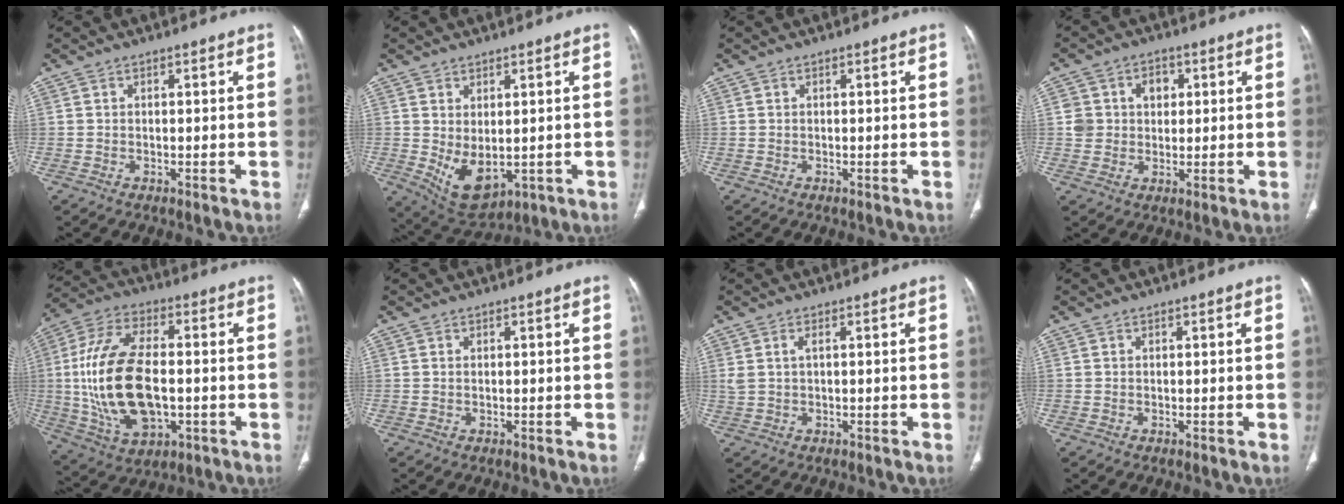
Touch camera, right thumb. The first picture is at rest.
{"total": 8.1, "force": [-0.6, 4.5, 6.7], "torque": [-0.104, -0.011, 0.017]}
{"total": 0.0}
{"total": 6.7, "force": [1.6, 5.8, 3.0], "torque": [-0.011, -0.001, 0.028]}
{"total": 20.7, "force": [-1.2, 11.1, 17.4], "torque": [-0.351, 0.009, -0.011]}
{"total": 0.0}
{"total": 2.2, "force": [0.7, 0.9, 1.9], "torque": [-0.052, 0.010, 0.021]}
{"total": 0.0}